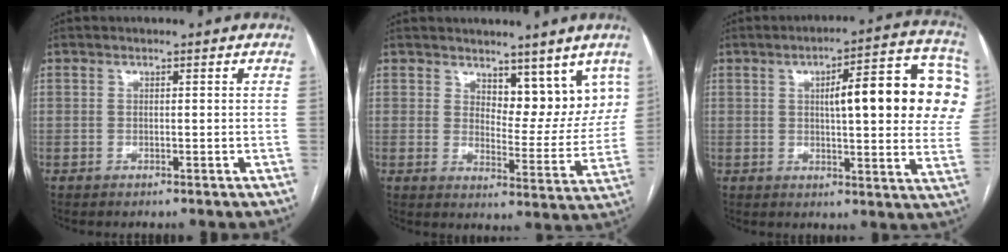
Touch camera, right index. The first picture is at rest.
{"total": 8.9, "force": [6.6, 4.3, 4.2], "torque": [-0.037, -0.012, 0.096]}
{"total": 19.5, "force": [4.1, 4.0, 18.7], "torque": [-0.202, 0.038, 0.051]}